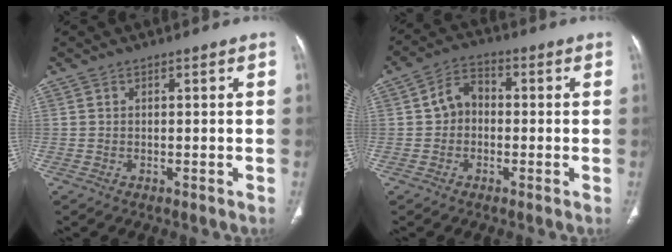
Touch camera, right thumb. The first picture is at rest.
{"total": 5.4, "force": [-0.3, 4.3, 3.2], "torque": [-0.036, 0.019, -0.019]}